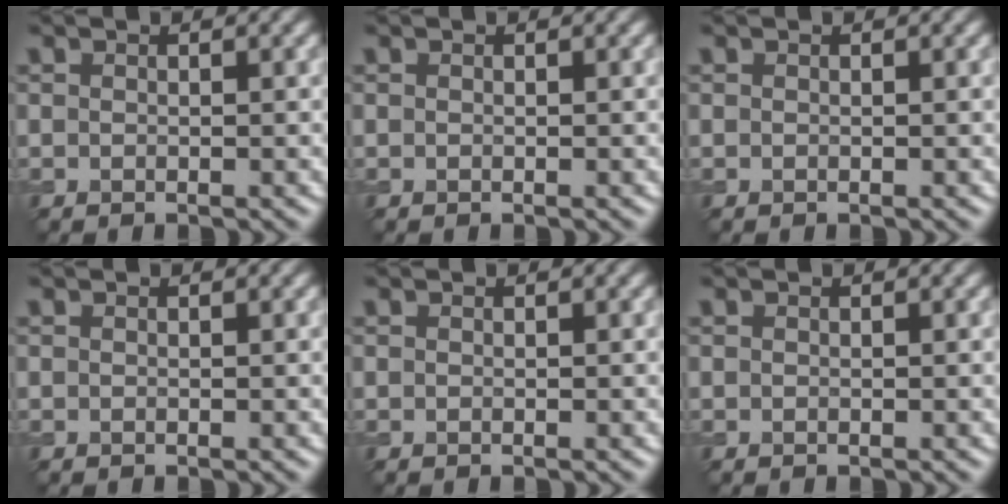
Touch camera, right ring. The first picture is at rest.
{"total": 0.0}
{"total": 0.0}
{"total": 0.0}
{"total": 0.0}
{"total": 0.0}